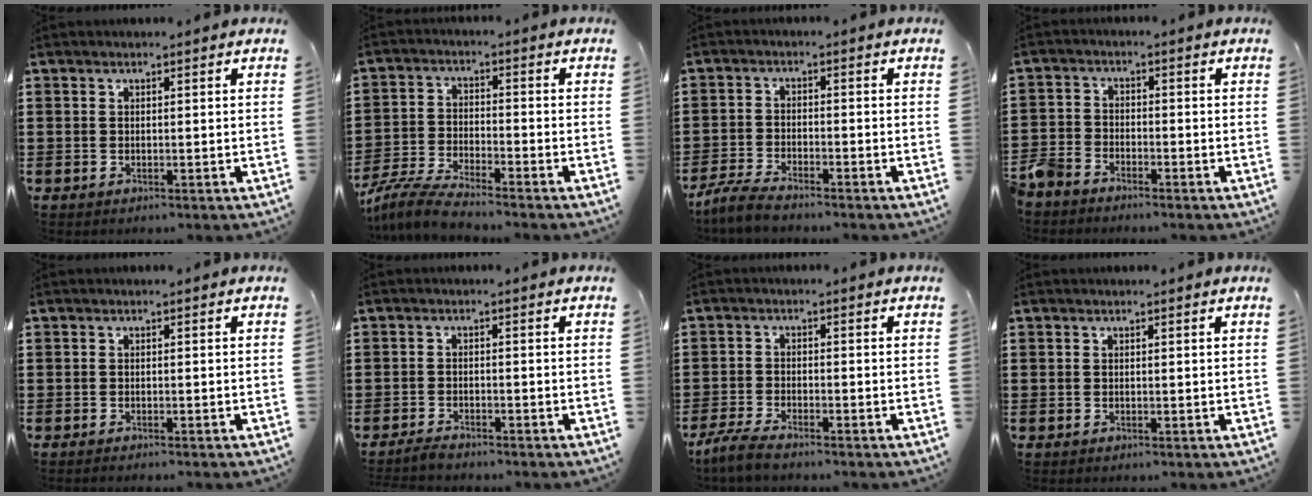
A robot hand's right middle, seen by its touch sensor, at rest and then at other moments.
{"total": 5.5, "force": [-5.0, 0.3, 2.1], "torque": [-0.055, -0.009, -0.101]}
{"total": 3.8, "force": [-3.5, 0.5, 1.5], "torque": [-0.047, -0.004, -0.075]}
{"total": 3.8, "force": [-3.6, 1.2, 0.5], "torque": [-0.040, -0.005, -0.081]}
{"total": 0.5, "force": [-0.5, -0.1, 0.1], "torque": [-0.003, -0.001, -0.010]}
{"total": 1.9, "force": [-1.8, 0.2, 0.3], "torque": [-0.017, -0.001, -0.039]}
{"total": 3.2, "force": [-2.9, 0.2, 1.4], "torque": [-0.046, -0.006, -0.063]}
{"total": 0.0}